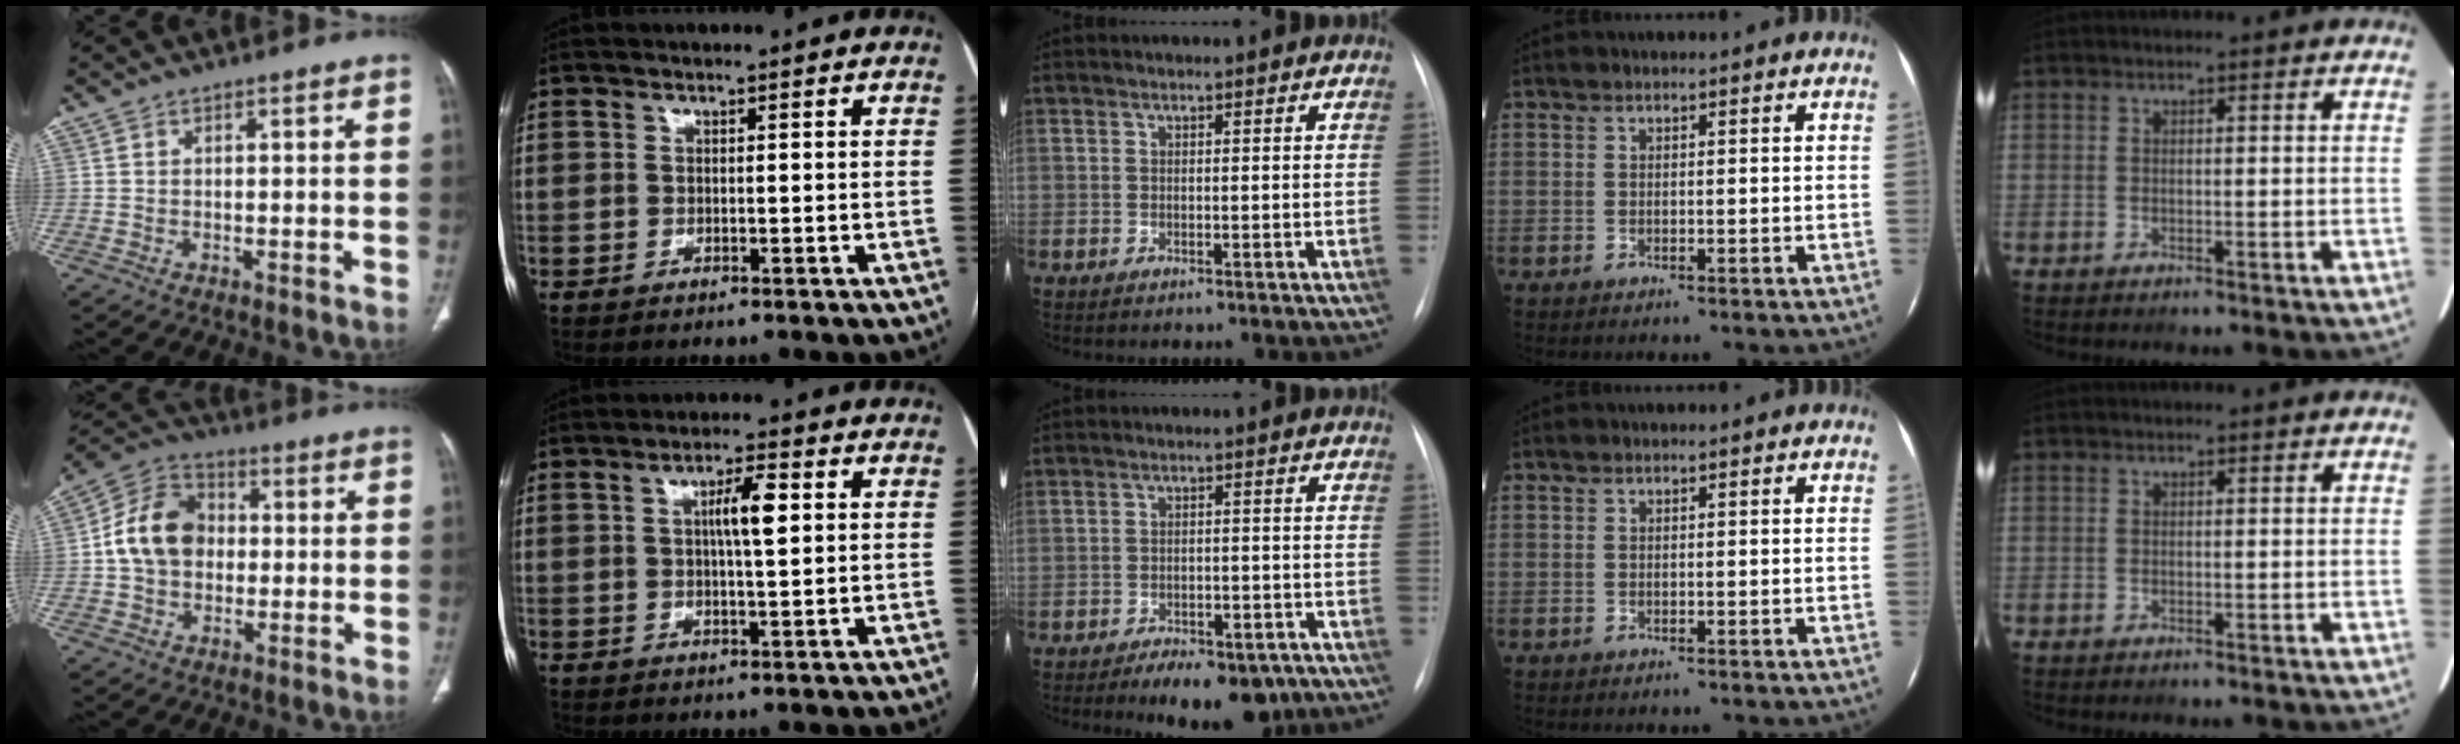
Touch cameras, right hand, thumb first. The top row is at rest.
{"thumb": {"total": 12.5, "force": [0.2, 9.7, 7.9], "torque": [-0.124, 0.029, -0.005]}, "index": {"total": 5.2, "force": [1.2, 0.7, 5.1], "torque": [-0.089, 0.006, 0.020]}, "middle": {"total": 9.7, "force": [-7.0, 4.4, 5.1], "torque": [-0.055, 0.010, -0.096]}}